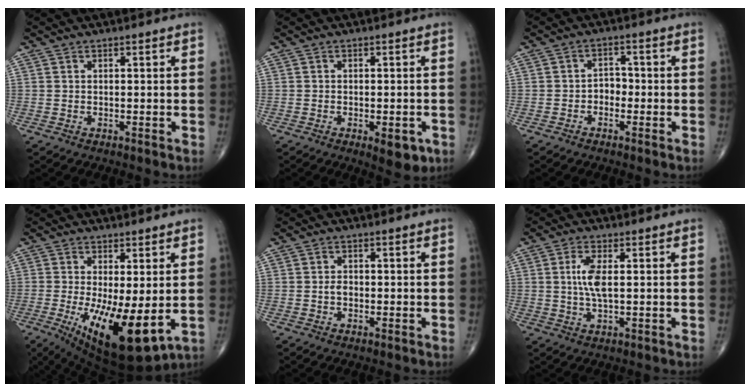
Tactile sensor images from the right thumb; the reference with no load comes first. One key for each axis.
{"total": 5.2, "fx": -2.1, "fy": 2.3, "fz": 4.2, "tx": -0.041, "ty": 0.000, "tz": -0.020}
{"total": 2.9, "fx": -1.1, "fy": 2.2, "fz": 1.5, "tx": -0.005, "ty": 0.015, "tz": -0.027}
{"total": 15.4, "fx": -3.1, "fy": 5.3, "fz": 14.1, "tx": -0.235, "ty": -0.032, "tz": -0.029}
{"total": 1.6, "fx": -0.4, "fy": 1.1, "fz": 1.0, "tx": -0.013, "ty": 0.004, "tz": -0.007}
{"total": 5.0, "fx": 0.6, "fy": 1.7, "fz": 4.7, "tx": -0.110, "ty": -0.001, "tz": 0.012}